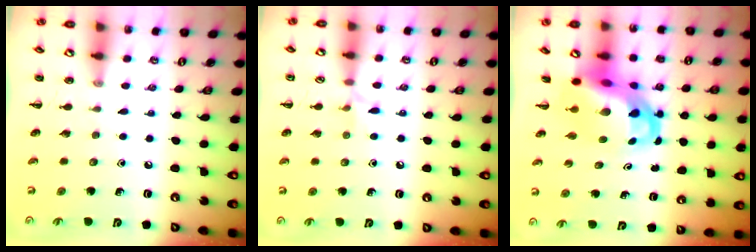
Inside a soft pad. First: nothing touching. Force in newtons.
{"total": 5.5, "press": 5.1, "slide": 2.1}
{"total": 8.0, "press": 7.7, "slide": 2.0}